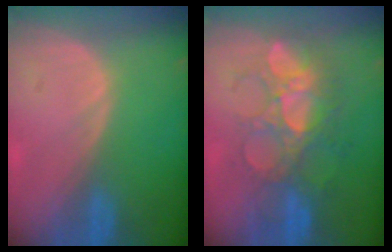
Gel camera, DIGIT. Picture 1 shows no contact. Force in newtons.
{"total": 8.8, "press": 8.7, "slide": 1.5}